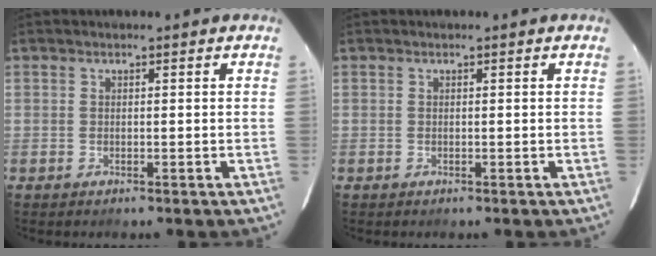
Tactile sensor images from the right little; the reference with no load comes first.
{"total": 0.0}